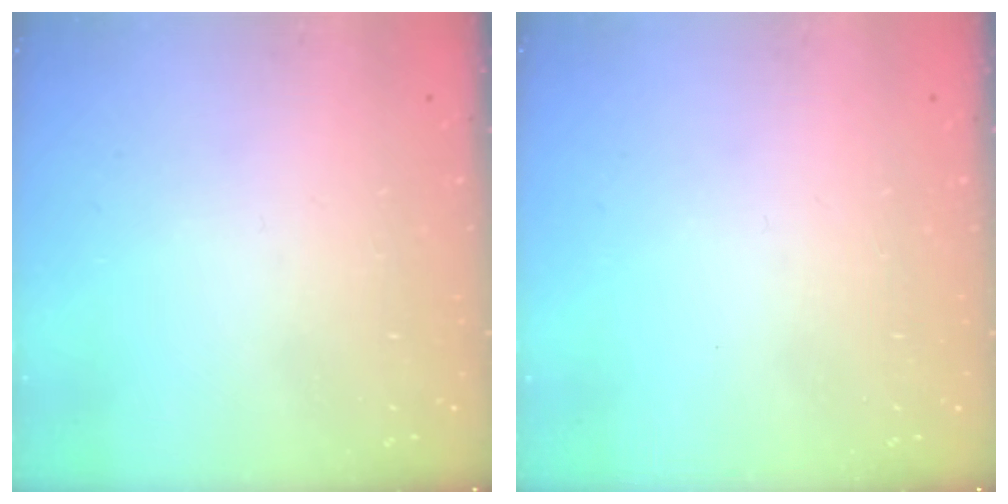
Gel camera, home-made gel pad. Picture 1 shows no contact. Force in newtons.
{"total": 0.0}